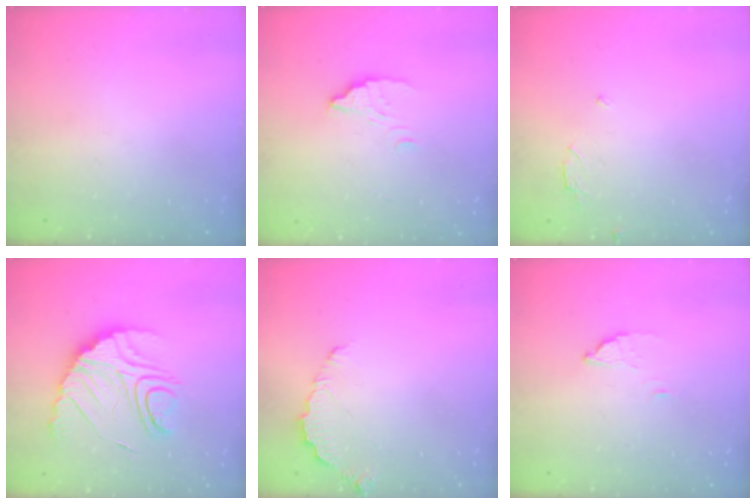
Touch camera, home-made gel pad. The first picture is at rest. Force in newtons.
{"total": 2.8, "press": 2.8, "slide": 0.2}
{"total": 2.5, "press": 2.5, "slide": 0.2}
{"total": 14.0, "press": 14.0, "slide": 1.2}
{"total": 3.5, "press": 3.5, "slide": 0.3}
{"total": 2.3, "press": 2.3, "slide": 0.1}